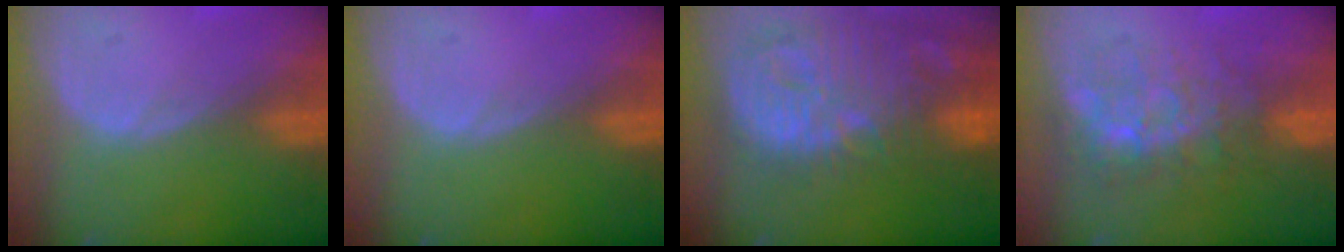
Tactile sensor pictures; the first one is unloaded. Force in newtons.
{"total": 0.0}
{"total": 14.4, "press": 12.5, "slide": 7.2}
{"total": 8.7, "press": 7.5, "slide": 4.3}